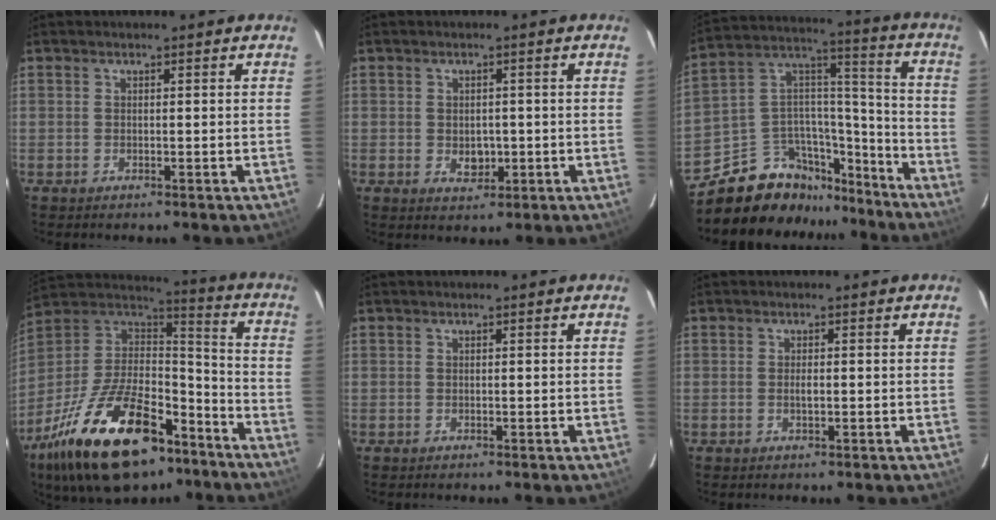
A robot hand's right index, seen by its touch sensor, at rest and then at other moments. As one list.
[{"total": 3.8, "force": [-0.6, 3.0, 2.3], "torque": [-0.036, -0.002, -0.005]}, {"total": 18.1, "force": [-14.6, 9.4, 5.1], "torque": [-0.109, 0.082, -0.227]}, {"total": 31.0, "force": [-18.9, 14.1, 20.1], "torque": [-0.385, -0.008, -0.297]}, {"total": 0.0}, {"total": 1.3, "force": [-0.2, 0.6, 1.1], "torque": [-0.020, 0.001, -0.004]}]